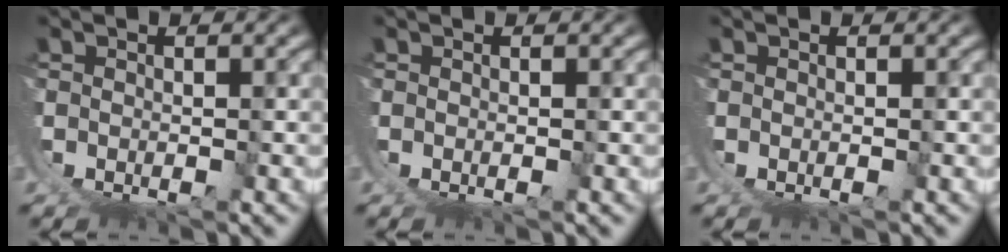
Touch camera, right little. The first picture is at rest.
{"total": 0.0}
{"total": 0.0}